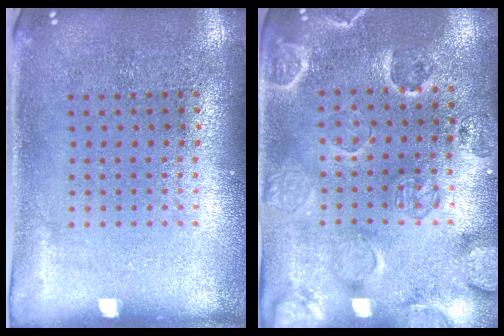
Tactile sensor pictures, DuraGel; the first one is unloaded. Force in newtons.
{"total": 2.4, "press": 2.1, "slide": 1.1}